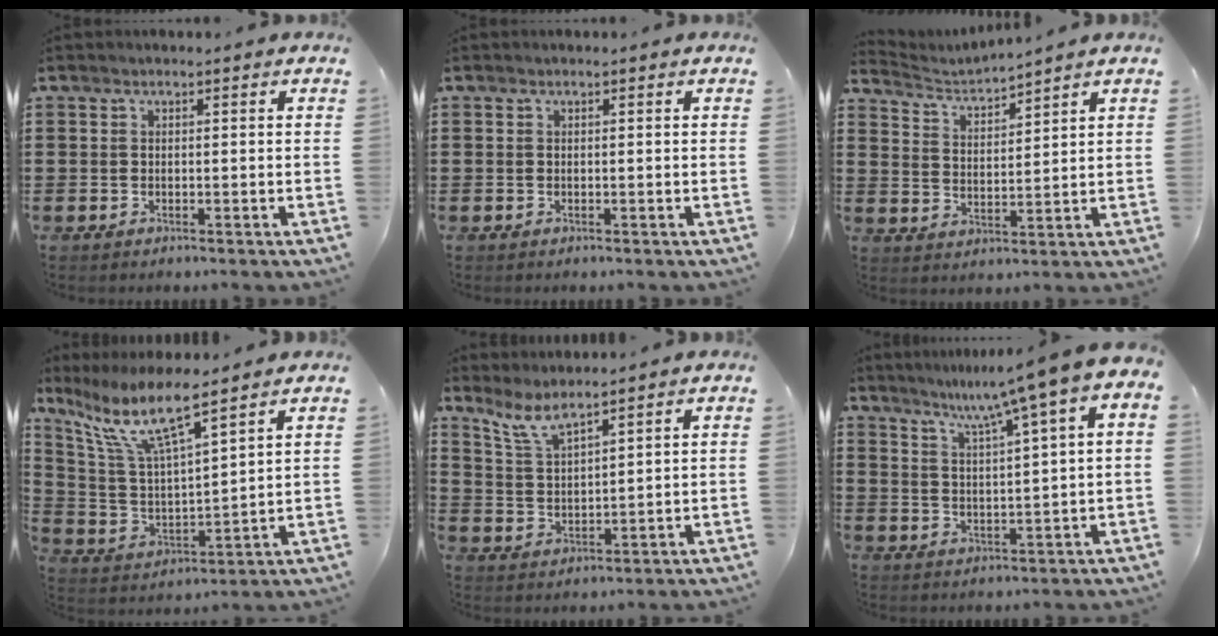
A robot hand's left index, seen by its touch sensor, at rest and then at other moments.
{"total": 0.0}
{"total": 2.9, "force": [2.9, -0.2, 0.0], "torque": [-0.016, -0.021, 0.045]}
{"total": 9.7, "force": [7.1, 1.4, 6.5], "torque": [-0.160, -0.041, 0.118]}
{"total": 5.4, "force": [4.5, 0.7, 2.8], "torque": [-0.070, -0.016, 0.081]}
{"total": 6.4, "force": [4.1, -0.6, 4.9], "torque": [-0.104, -0.037, 0.058]}